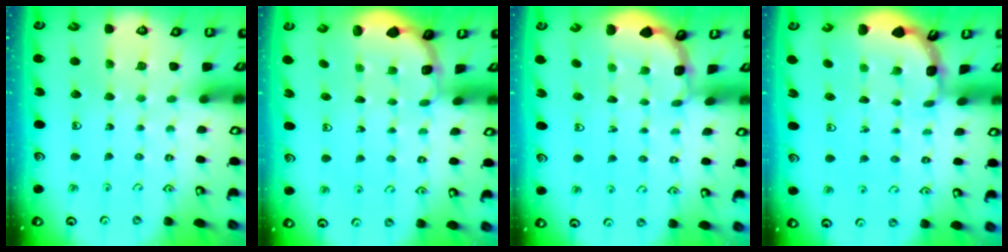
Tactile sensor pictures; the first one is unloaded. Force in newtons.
{"total": 1.9, "press": 1.8, "slide": 0.7}
{"total": 1.7, "press": 1.7, "slide": 0.1}
{"total": 1.9, "press": 1.9, "slide": 0.1}